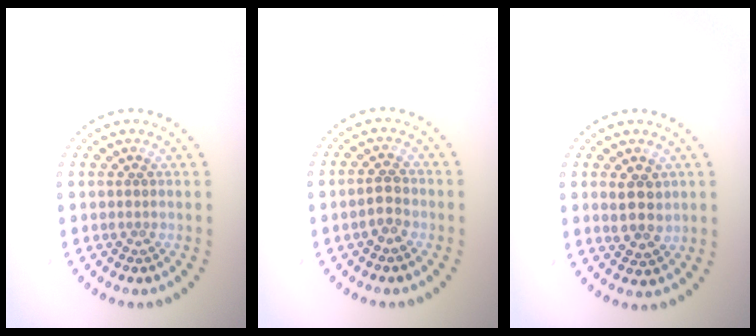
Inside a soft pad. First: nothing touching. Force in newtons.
{"total": 1.8, "press": 1.7, "slide": 0.5}
{"total": 2.8, "press": 2.7, "slide": 0.8}